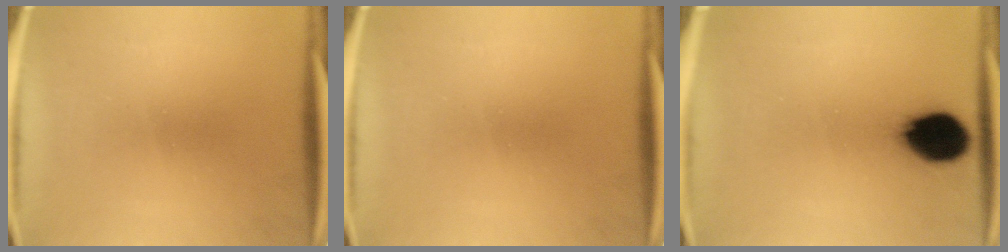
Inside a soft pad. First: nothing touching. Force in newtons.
{"total": 0.0}
{"total": 12.9}